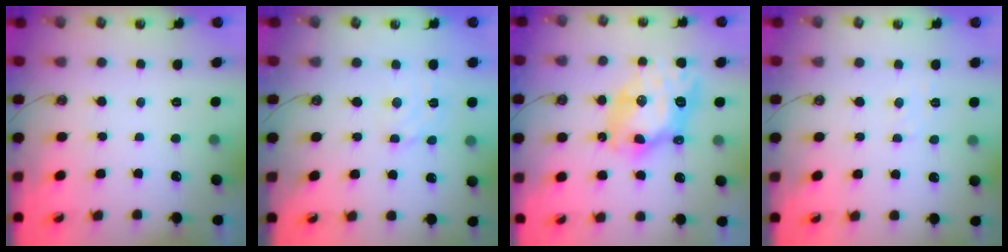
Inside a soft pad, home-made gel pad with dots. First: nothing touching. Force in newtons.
{"total": 3.4, "press": 3.4, "slide": 0.3}
{"total": 13.0, "press": 12.9, "slide": 1.3}
{"total": 4.2, "press": 4.2, "slide": 0.5}